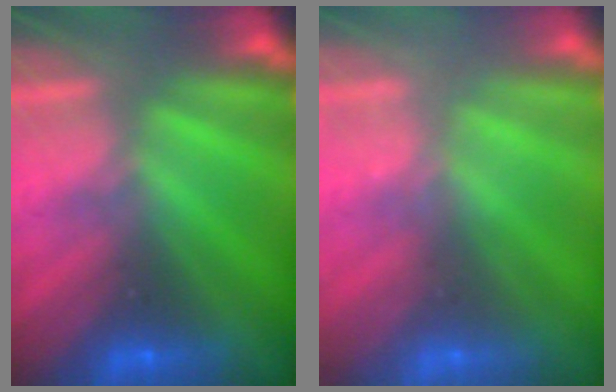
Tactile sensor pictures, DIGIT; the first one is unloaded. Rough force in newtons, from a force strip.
{"total": 2.4}